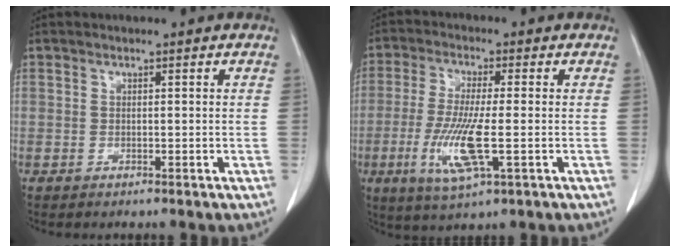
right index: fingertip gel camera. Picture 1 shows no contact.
{"total": 9.5, "force": [-2.4, 1.1, 9.2], "torque": [-0.191, -0.020, -0.046]}